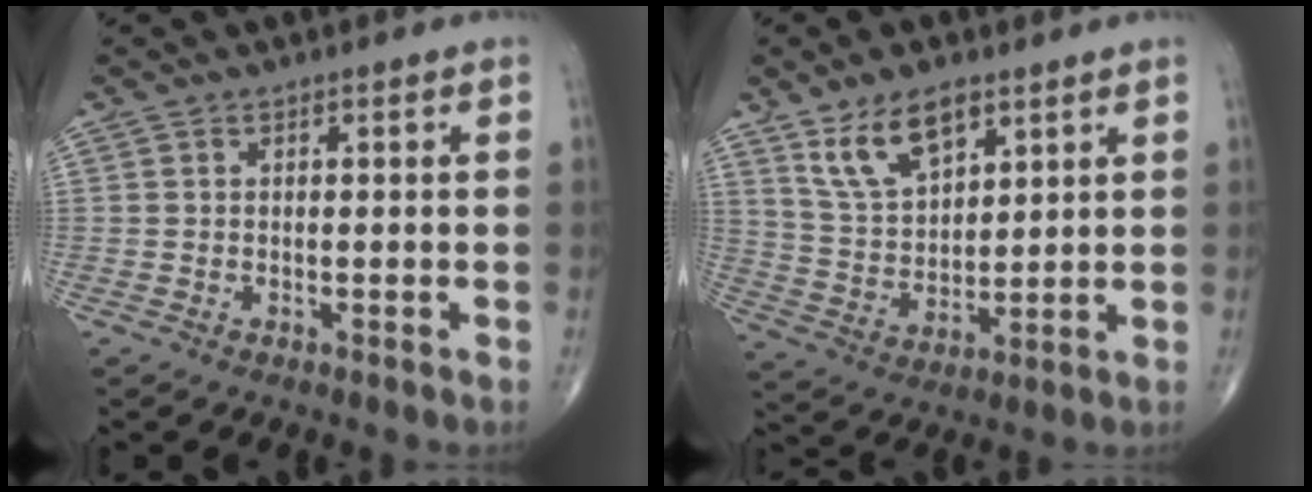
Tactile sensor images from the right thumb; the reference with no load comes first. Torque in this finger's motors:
{"motor_torque": [-0.54, 1.76, 0.68, 0.89, 0.21]}